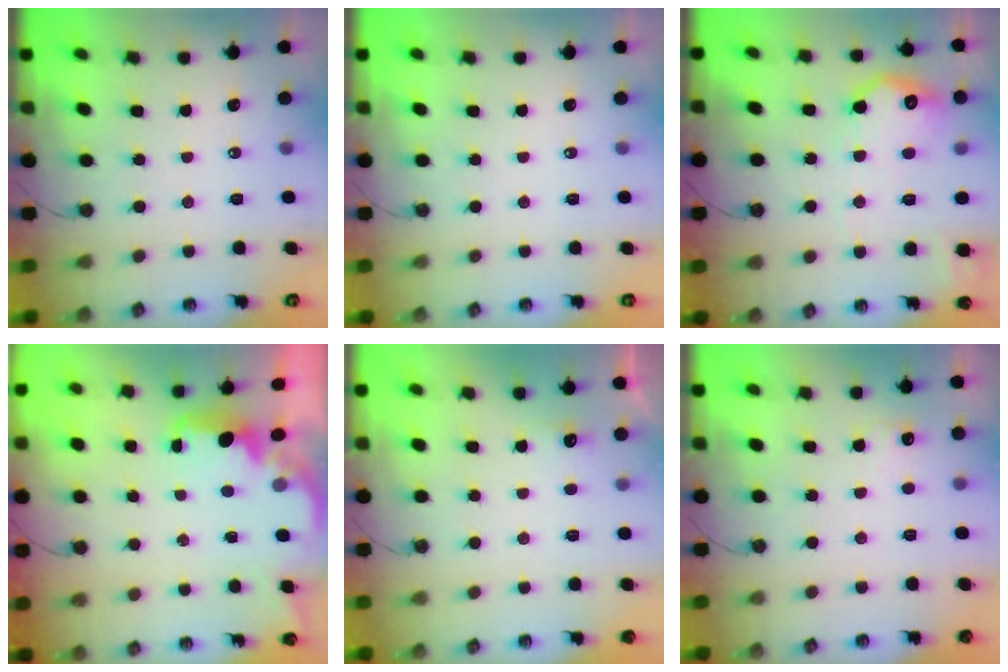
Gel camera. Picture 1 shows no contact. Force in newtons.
{"total": 0.0}
{"total": 14.4, "press": 14.4, "slide": 0.7}
{"total": 2.1, "press": 2.0, "slide": 0.7}
{"total": 2.9, "press": 2.7, "slide": 0.9}
{"total": 5.1, "press": 4.9, "slide": 1.3}